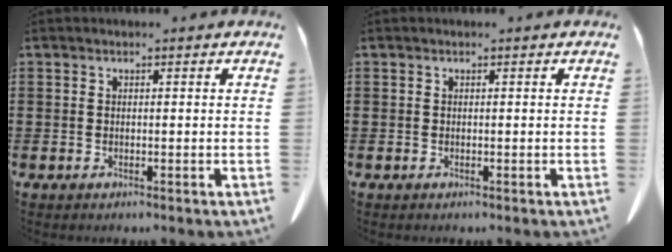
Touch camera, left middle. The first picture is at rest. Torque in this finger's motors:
{"motor_torque": [0.00, 0.00, 0.00, 0.00]}